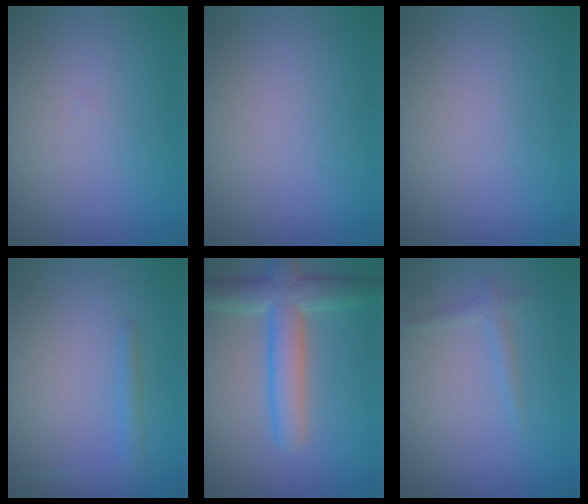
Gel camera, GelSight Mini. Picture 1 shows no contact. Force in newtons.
{"total": 0.0}
{"total": 0.0}
{"total": 1.4, "press": 1.4, "slide": 0.1}
{"total": 5.8, "press": 5.8, "slide": 0.2}
{"total": 1.1, "press": 1.1, "slide": 0.1}